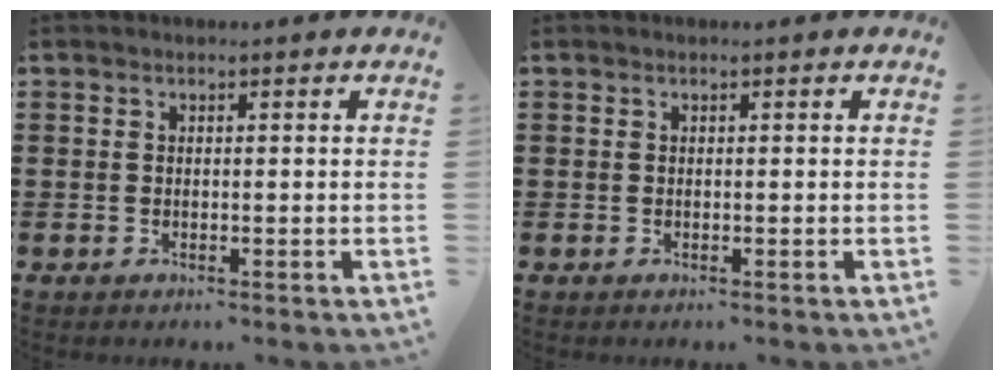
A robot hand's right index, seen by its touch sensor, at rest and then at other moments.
{"total": 0.0}